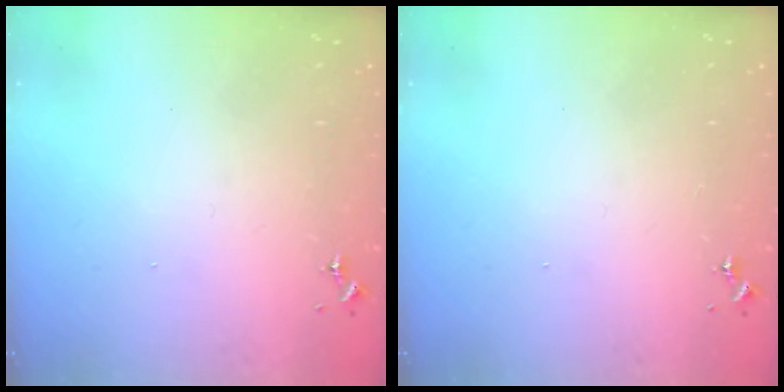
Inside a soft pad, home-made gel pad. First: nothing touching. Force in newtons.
{"total": 0.0}